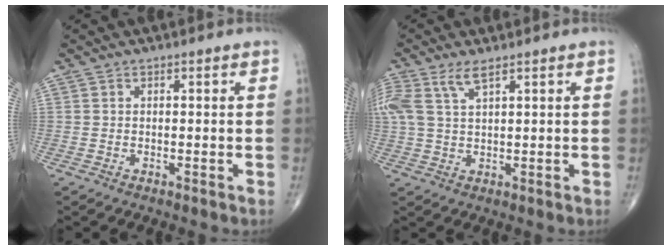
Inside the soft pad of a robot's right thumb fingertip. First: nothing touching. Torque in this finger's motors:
{"motor_torque": [0.01, 0.09, 0.55, 0.54, 0.09]}